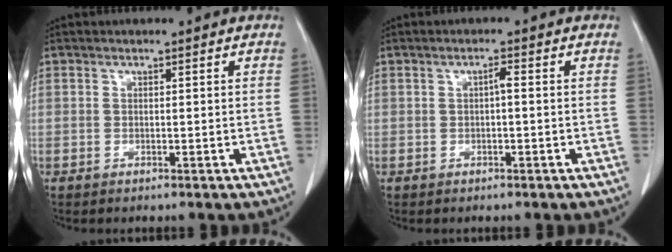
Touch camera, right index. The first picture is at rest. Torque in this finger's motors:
{"motor_torque": [0.17, -0.11, -0.01, 0.02]}